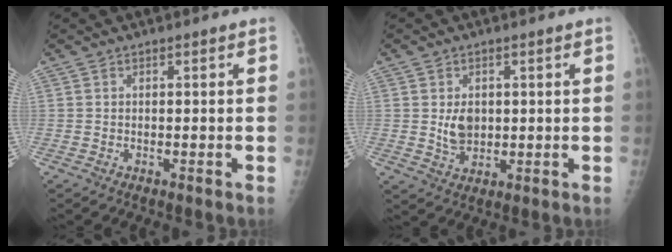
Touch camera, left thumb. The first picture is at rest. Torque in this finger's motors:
{"motor_torque": [0.64, 0.90, 0.71, -0.01, 0.01]}